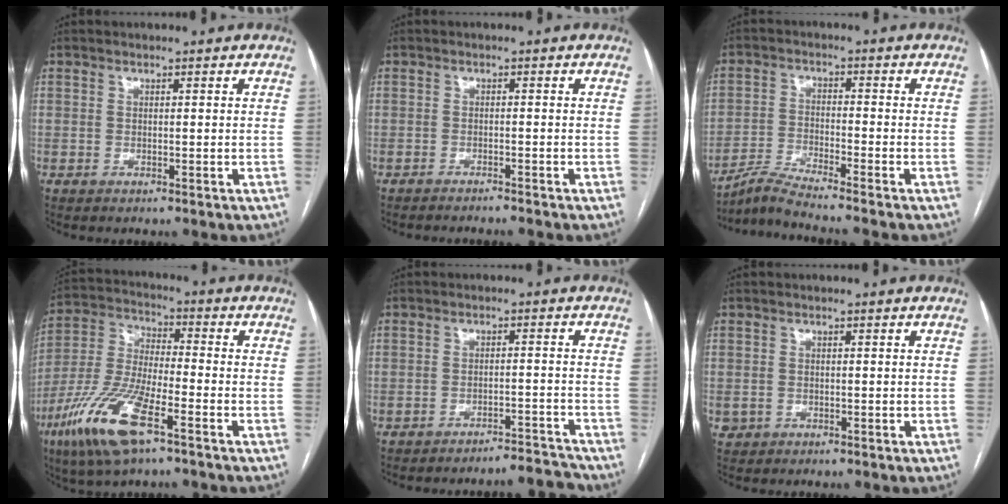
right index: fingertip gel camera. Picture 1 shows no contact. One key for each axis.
{"total": 3.6, "fx": -3.5, "fy": -0.4, "fz": 0.7, "tx": -0.005, "ty": -0.007, "tz": -0.048}
{"total": 7.0, "fx": -6.4, "fy": -1.9, "fz": 2.3, "tx": -0.046, "ty": -0.023, "tz": -0.120}
{"total": 14.8, "fx": -7.9, "fy": 3.4, "fz": 12.1, "tx": -0.261, "ty": -0.021, "tz": -0.149}
{"total": 6.0, "fx": -5.9, "fy": -0.7, "fz": -0.5, "tx": 0.020, "ty": 0.010, "tz": -0.084}
{"total": 1.2, "fx": -0.3, "fy": 1.1, "fz": 0.3, "tx": -0.005, "ty": 0.004, "tz": 0.000}